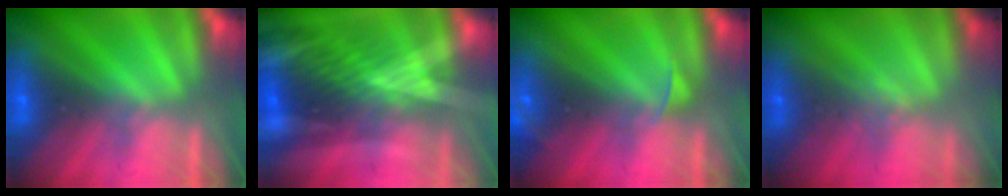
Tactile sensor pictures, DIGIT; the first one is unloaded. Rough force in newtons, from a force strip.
{"total": 2.9}
{"total": 2.5}
{"total": 2.5}